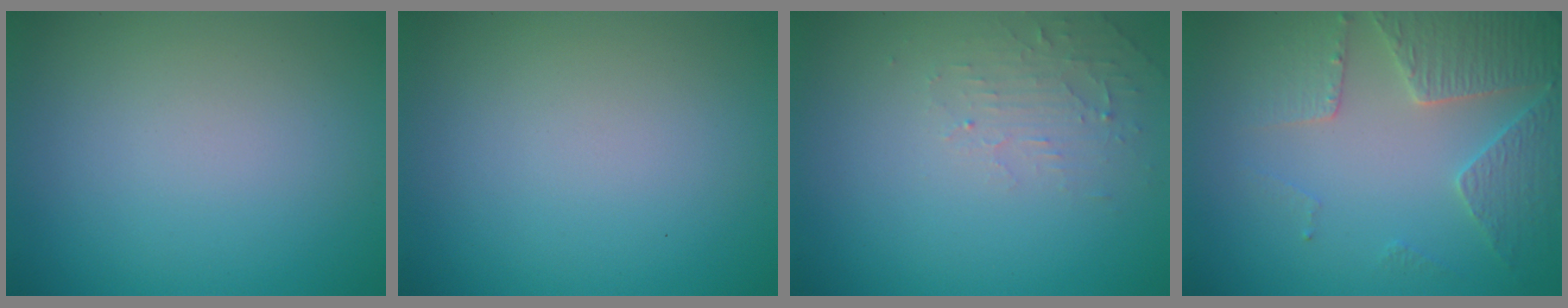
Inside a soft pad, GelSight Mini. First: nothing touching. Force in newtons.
{"total": 0.0}
{"total": 2.0, "press": 1.9, "slide": 0.4}
{"total": 4.0, "press": 3.9, "slide": 0.7}